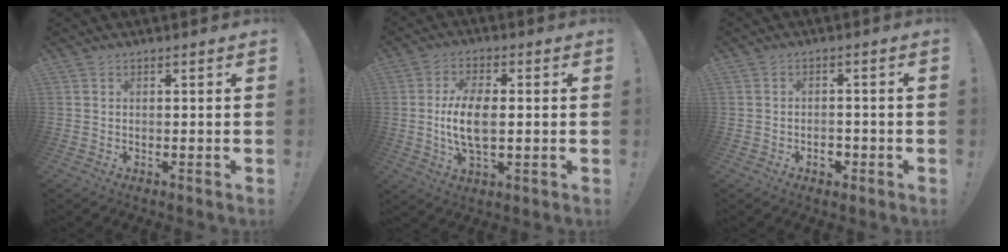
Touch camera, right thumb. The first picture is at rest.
{"total": 10.6, "force": [-0.2, 5.1, 9.2], "torque": [-0.170, -0.008, -0.007]}
{"total": 3.3, "force": [-1.7, 2.2, 1.7], "torque": [-0.017, 0.002, -0.030]}